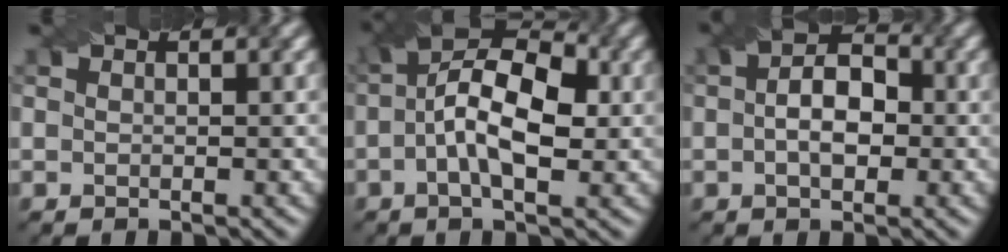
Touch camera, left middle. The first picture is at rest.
{"total": 7.4, "force": [-0.8, 3.7, 6.3], "torque": [-0.108, 0.020, -0.007]}
{"total": 4.2, "force": [-0.7, 2.8, 3.1], "torque": [-0.033, 0.011, -0.003]}